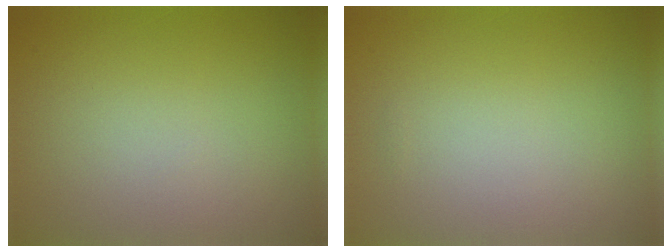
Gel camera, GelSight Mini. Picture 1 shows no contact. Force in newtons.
{"total": 0.0}